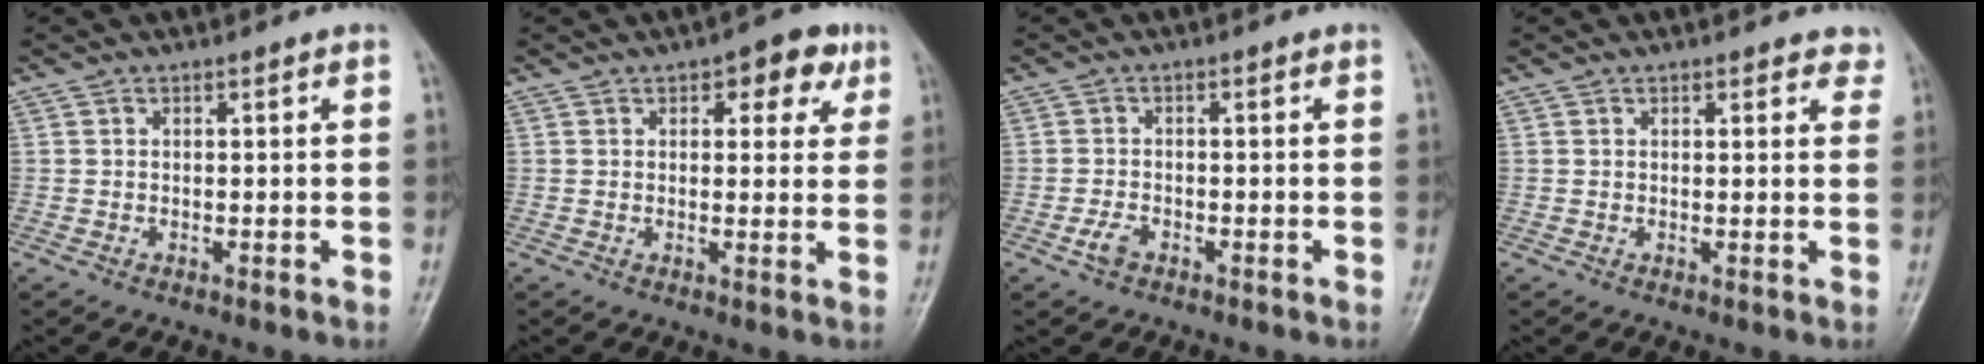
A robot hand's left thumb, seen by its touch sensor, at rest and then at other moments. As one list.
[{"total": 6.8, "force": [3.2, 3.7, 4.7], "torque": [-0.024, -0.006, 0.032]}, {"total": 2.4, "force": [-1.3, 1.3, 1.4], "torque": [-0.033, 0.006, -0.026]}, {"total": 3.0, "force": [2.3, 1.4, 1.4], "torque": [0.012, -0.005, 0.021]}]